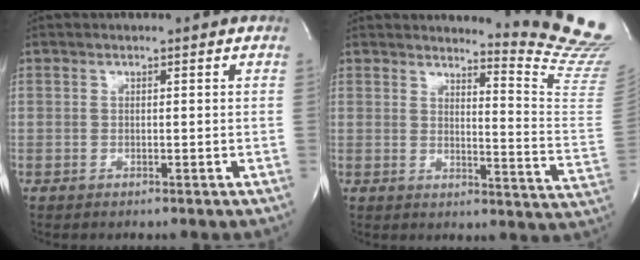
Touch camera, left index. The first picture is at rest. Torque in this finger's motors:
{"motor_torque": [0.10, -0.59, 0.09, 0.03]}